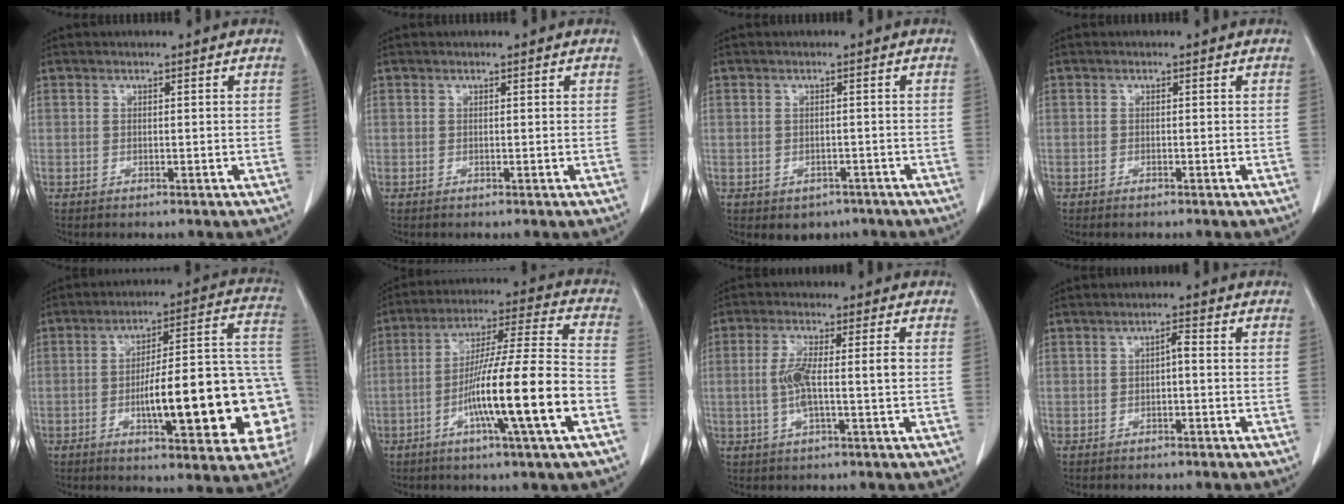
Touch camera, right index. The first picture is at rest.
{"total": 0.0}
{"total": 3.3, "force": [-2.0, 2.4, 0.8], "torque": [-0.005, 0.006, -0.019]}
{"total": 0.6, "force": [-0.5, 0.1, 0.3], "torque": [-0.012, -0.002, -0.008]}
{"total": 22.9, "force": [-5.2, 4.6, 21.8], "torque": [-0.221, 0.035, -0.060]}
{"total": 16.7, "force": [-5.6, -0.5, 15.7], "torque": [-0.270, -0.002, -0.097]}
{"total": 6.2, "force": [-0.2, 0.7, 6.2], "torque": [-0.123, 0.007, -0.003]}
{"total": 1.5, "force": [-0.3, 0.4, 1.4], "torque": [-0.023, 0.004, -0.004]}